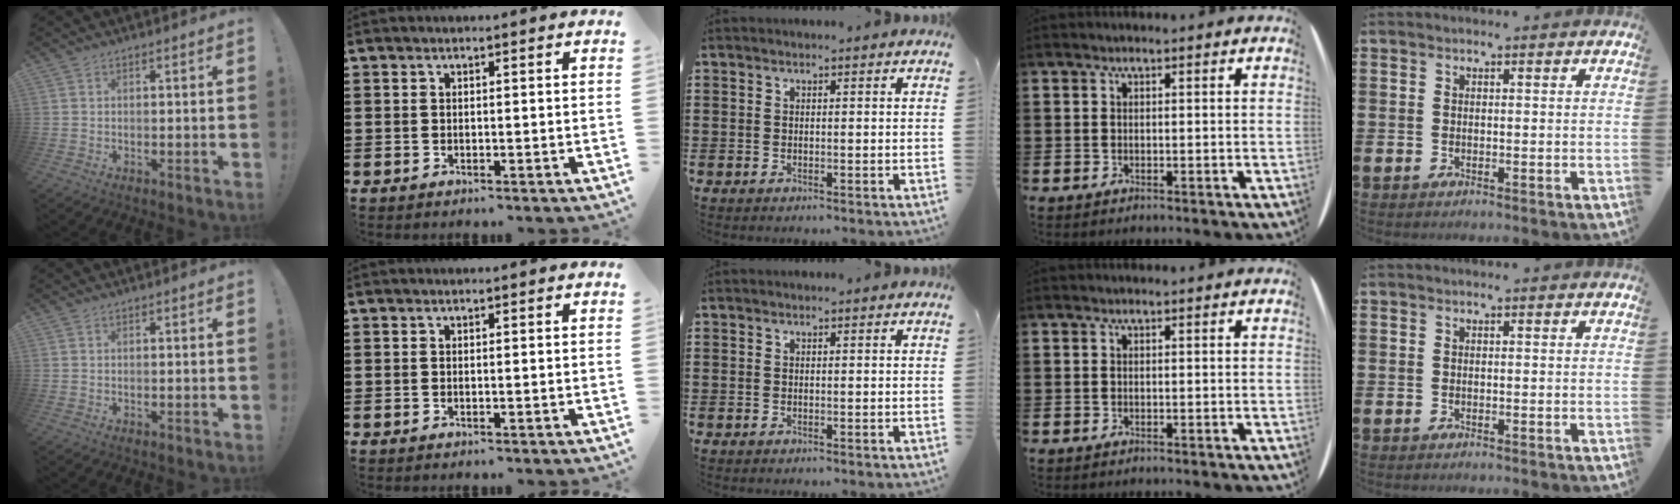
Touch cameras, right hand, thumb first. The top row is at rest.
{}